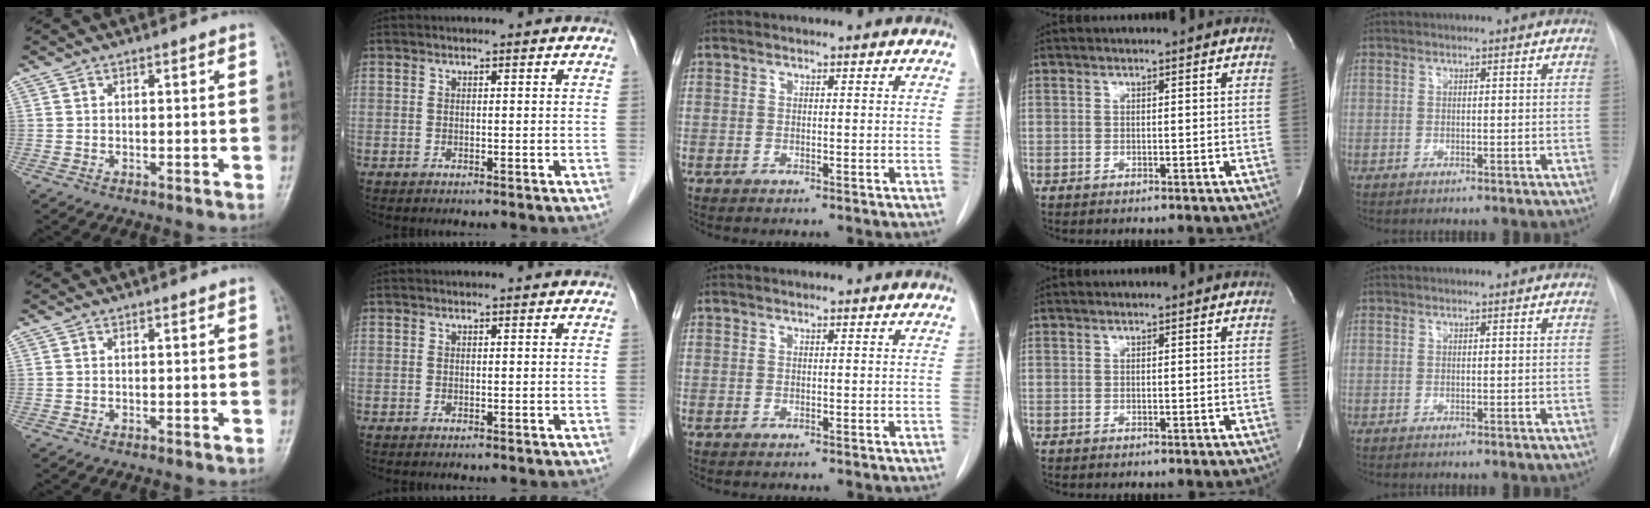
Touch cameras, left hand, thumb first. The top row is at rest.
{}